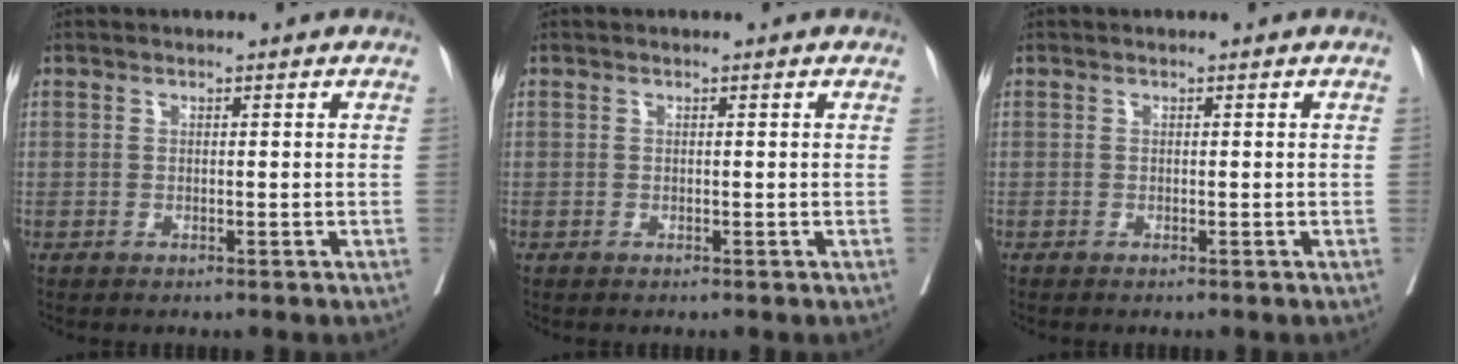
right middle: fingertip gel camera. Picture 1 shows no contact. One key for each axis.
{"total": 0.0}
{"total": 0.0}